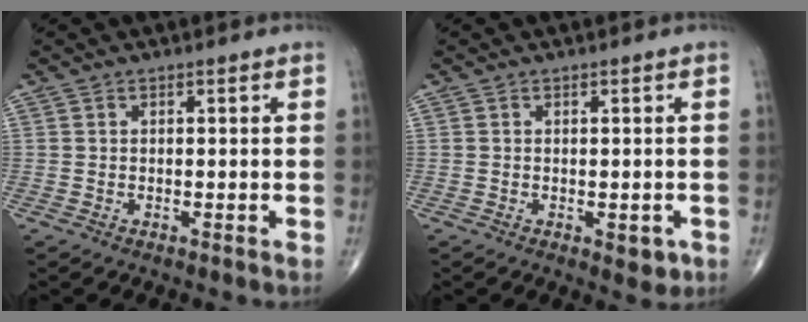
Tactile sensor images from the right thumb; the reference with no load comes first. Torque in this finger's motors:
{"motor_torque": [0.52, 0.49, -0.15, -0.09, 0.10]}